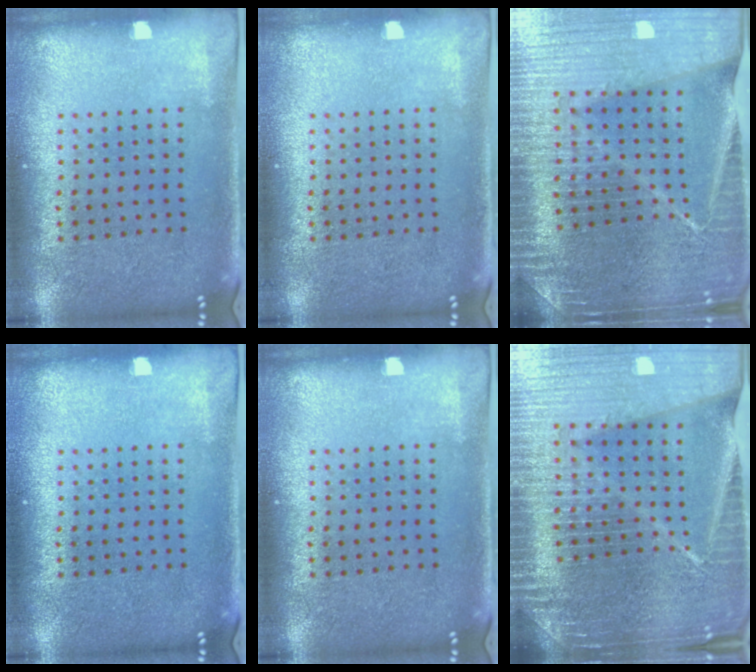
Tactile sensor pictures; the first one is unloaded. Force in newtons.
{"total": 0.0}
{"total": 5.3, "press": 4.8, "slide": 2.1}
{"total": 0.0}
{"total": 0.0}
{"total": 7.0, "press": 6.0, "slide": 3.7}